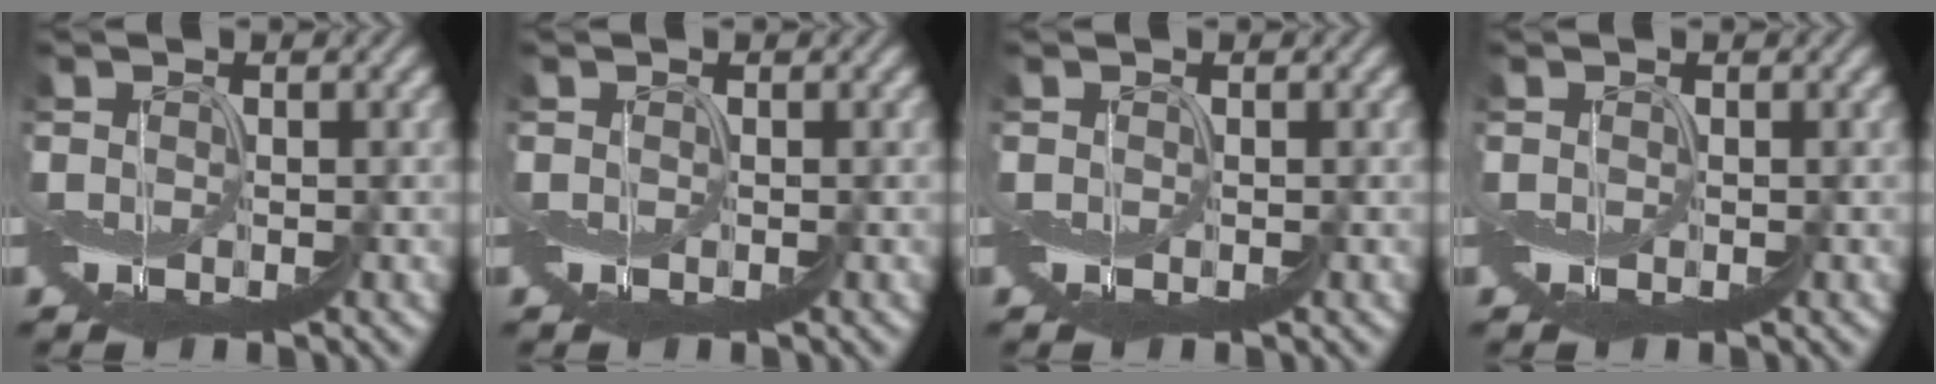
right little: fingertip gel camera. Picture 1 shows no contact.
{"total": 0.0}
{"total": 0.0}
{"total": 0.0}